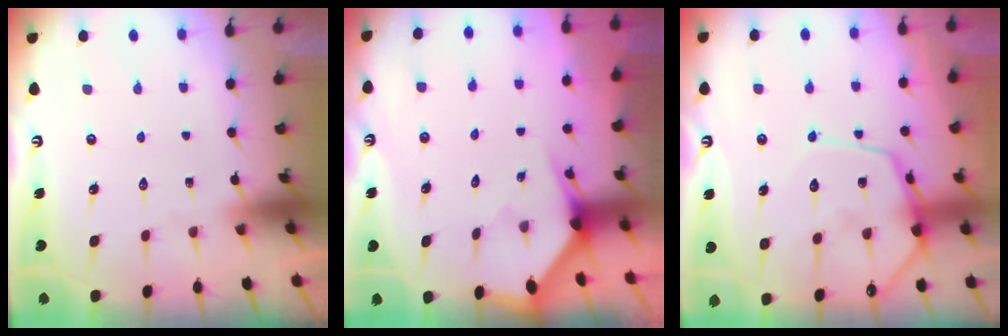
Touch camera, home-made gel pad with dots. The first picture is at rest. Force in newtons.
{"total": 2.2, "press": 2.2, "slide": 0.1}
{"total": 14.6, "press": 14.6, "slide": 1.5}